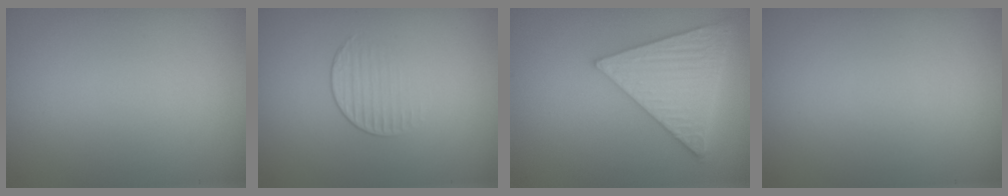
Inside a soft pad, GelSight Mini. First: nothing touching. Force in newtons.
{"total": 1.2, "press": 0.4, "slide": 1.2}
{"total": 5.7, "press": 5.0, "slide": 2.9}
{"total": 0.0}